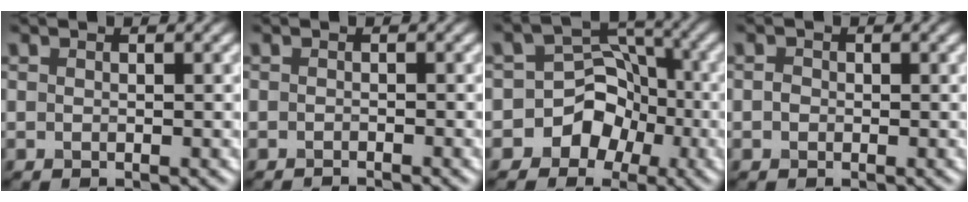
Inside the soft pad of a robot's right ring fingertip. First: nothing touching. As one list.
[{"total": 0.7, "force": [-0.7, -0.1, 0.1], "torque": [-0.001, 0.000, -0.014]}, {"total": 7.2, "force": [-3.3, 6.3, 1.3], "torque": [0.013, 0.013, -0.072]}, {"total": 0.6, "force": [0.0, 0.5, 0.1], "torque": [-0.003, 0.001, -0.005]}]